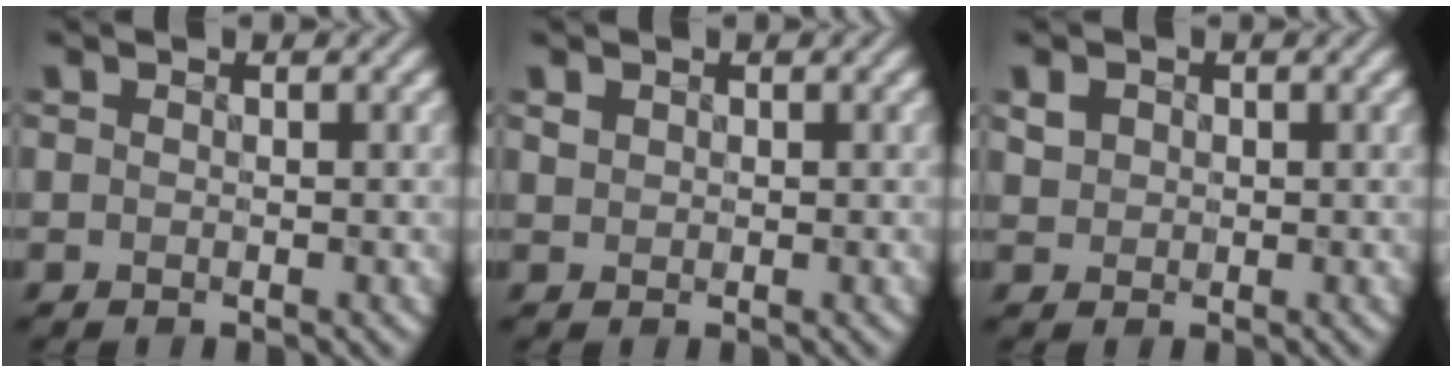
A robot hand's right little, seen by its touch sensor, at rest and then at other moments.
{"total": 0.0}
{"total": 1.1, "force": [0.0, 1.0, 0.2], "torque": [-0.011, -0.003, 0.008]}